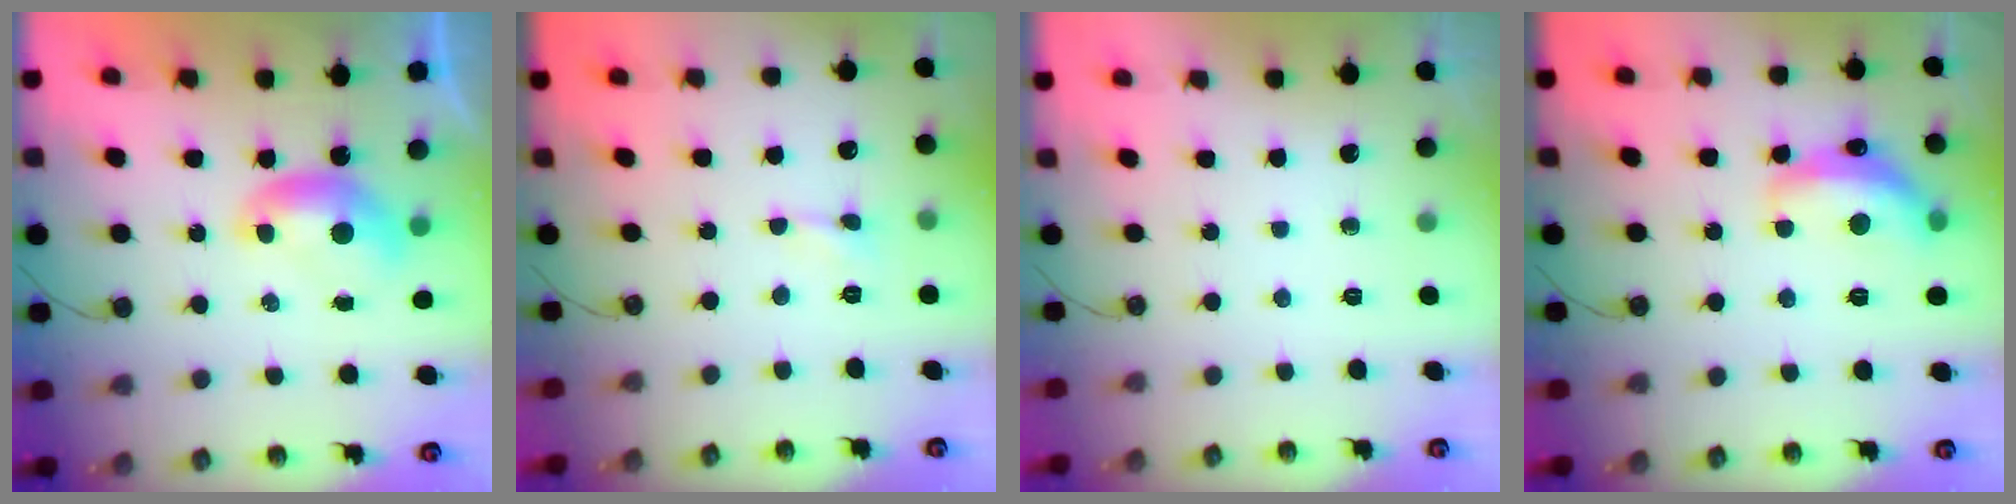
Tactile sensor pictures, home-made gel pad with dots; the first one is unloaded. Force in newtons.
{"total": 0.6, "press": 0.5, "slide": 0.3}
{"total": 0.0}
{"total": 8.2, "press": 8.2, "slide": 0.7}